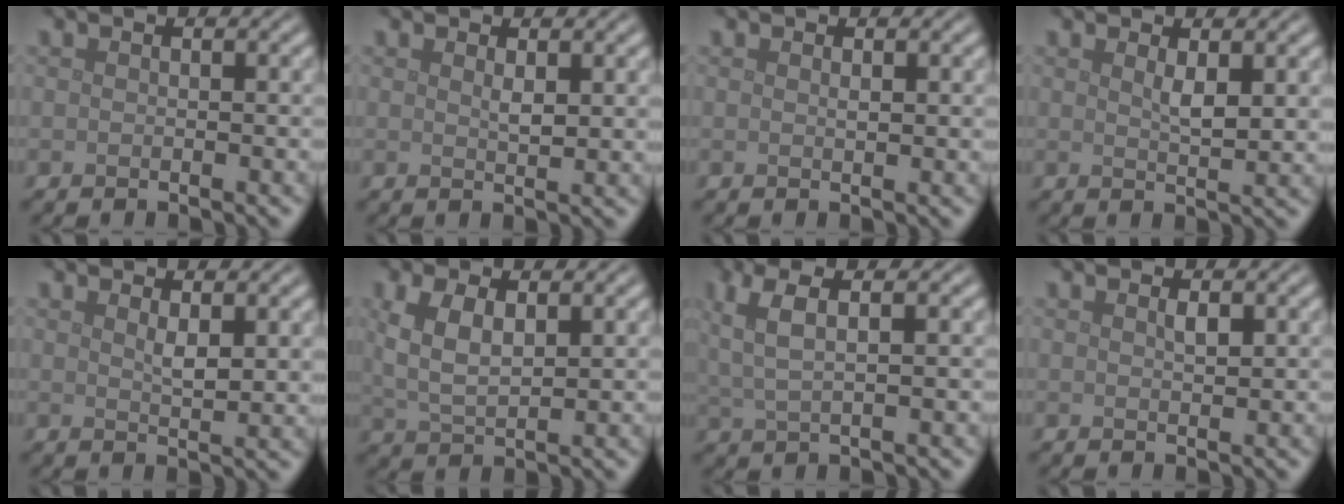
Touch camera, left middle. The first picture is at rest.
{"total": 1.2, "force": [0.6, 0.2, 1.0], "torque": [-0.018, -0.003, 0.012]}
{"total": 0.7, "force": [0.3, 0.1, 0.6], "torque": [-0.007, -0.001, 0.005]}
{"total": 2.0, "force": [0.8, 0.4, 1.8], "torque": [-0.032, -0.004, 0.017]}
{"total": 1.7, "force": [0.9, 0.4, 1.4], "torque": [-0.026, -0.003, 0.017]}
{"total": 4.1, "force": [1.4, 2.1, 3.3], "torque": [-0.081, -0.001, 0.032]}
{"total": 4.1, "force": [1.8, 1.3, 3.5], "torque": [-0.076, 0.007, 0.038]}
{"total": 0.7, "force": [0.4, 0.2, 0.6], "torque": [-0.012, -0.002, 0.008]}